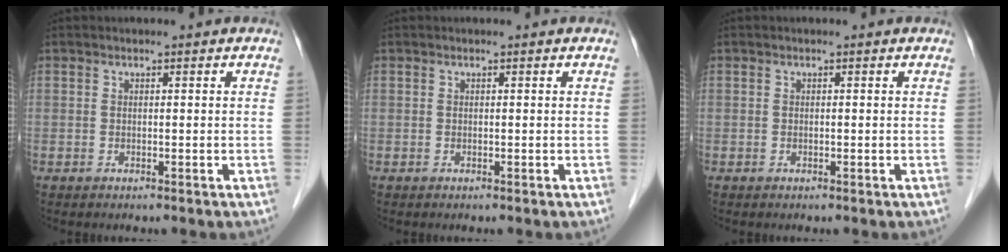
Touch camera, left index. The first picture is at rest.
{"total": 0.0}
{"total": 0.0}